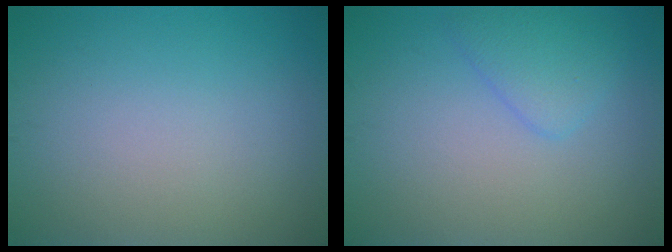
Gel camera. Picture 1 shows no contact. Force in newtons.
{"total": 2.3, "press": 2.3, "slide": 0.2}